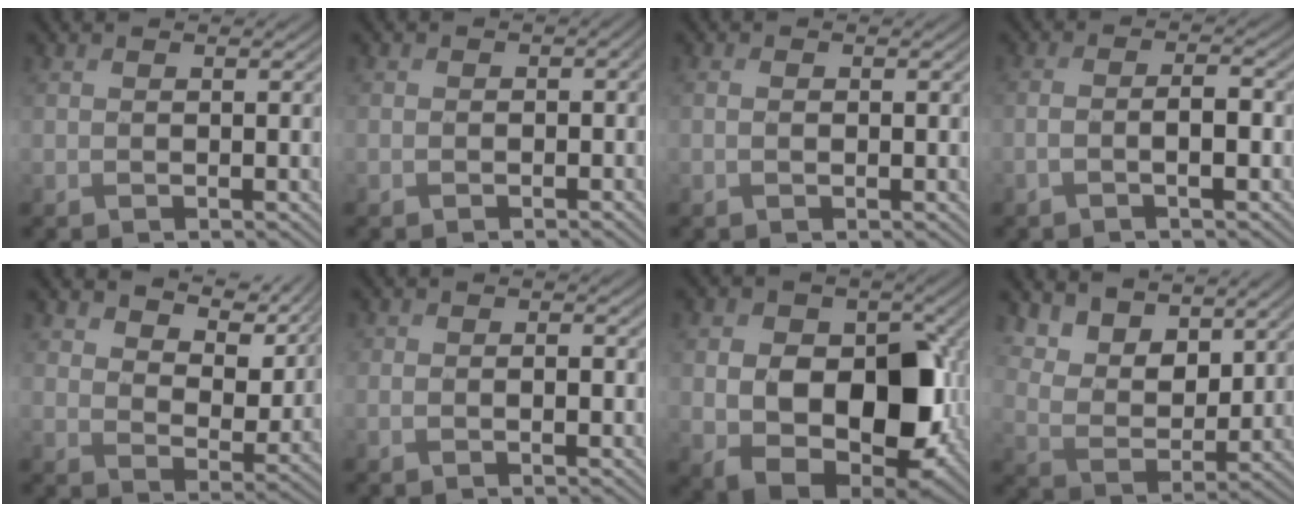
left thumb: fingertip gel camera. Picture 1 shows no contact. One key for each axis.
{"total": 1.5, "fx": -0.6, "fy": 1.3, "fz": 0.5, "tx": -0.005, "ty": -0.009, "tz": -0.014}
{"total": 0.8, "fx": -0.1, "fy": 0.5, "fz": 0.6, "tx": -0.009, "ty": -0.002, "tz": 0.002}
{"total": 3.0, "fx": -1.3, "fy": 0.8, "fz": 2.6, "tx": -0.052, "ty": 0.006, "tz": -0.029}
{"total": 8.8, "fx": 6.0, "fy": 4.8, "fz": 4.3, "tx": -0.094, "ty": -0.003, "tz": 0.098}
{"total": 2.1, "fx": -0.5, "fy": 1.4, "fz": 1.5, "tx": -0.016, "ty": 0.004, "tz": -0.012}
{"total": 14.2, "fx": -1.0, "fy": 9.8, "fz": 10.2, "tx": -0.175, "ty": -0.020, "tz": -0.010}
{"total": 8.6, "fx": 6.5, "fy": 4.0, "fz": 3.9, "tx": -0.102, "ty": -0.024, "tz": 0.135}